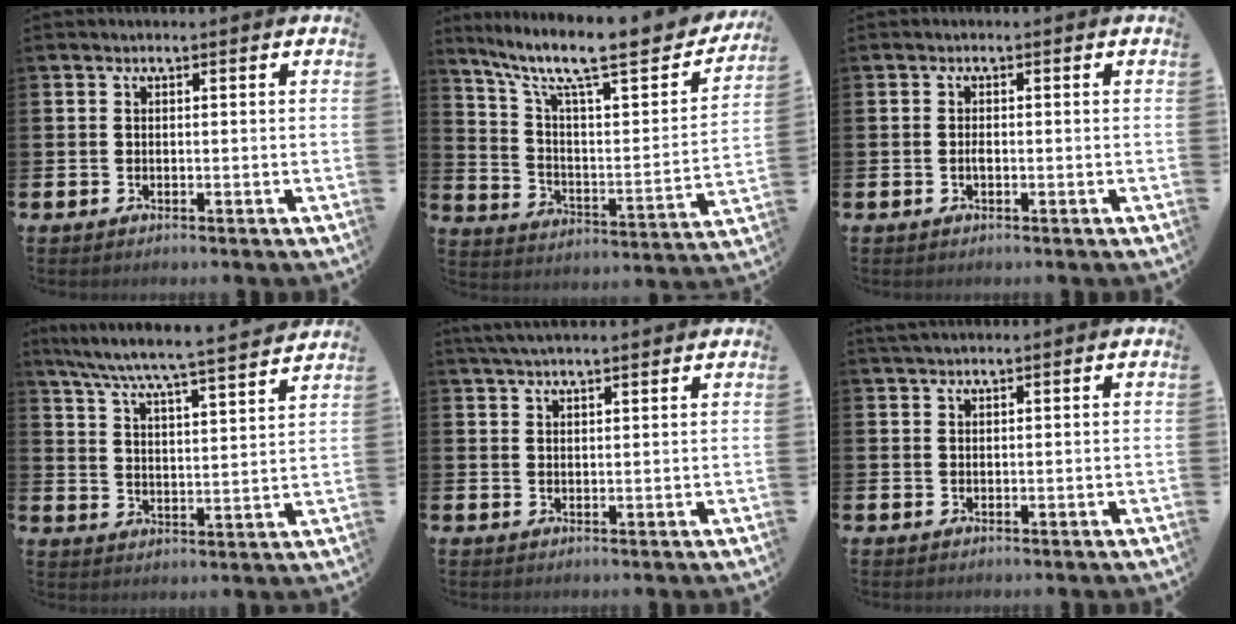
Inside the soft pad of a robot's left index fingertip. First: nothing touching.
{"total": 11.3, "force": [8.6, 2.9, 6.8], "torque": [-0.136, -0.066, 0.132]}
{"total": 0.9, "force": [-0.2, 0.4, 0.8], "torque": [-0.011, -0.003, -0.005]}
{"total": 6.9, "force": [6.5, -0.3, 2.3], "torque": [-0.072, -0.054, 0.109]}
{"total": 3.2, "force": [2.9, 0.3, 1.3], "torque": [-0.028, -0.004, 0.053]}
{"total": 1.2, "force": [1.1, 0.1, 0.5], "torque": [-0.006, 0.002, 0.019]}